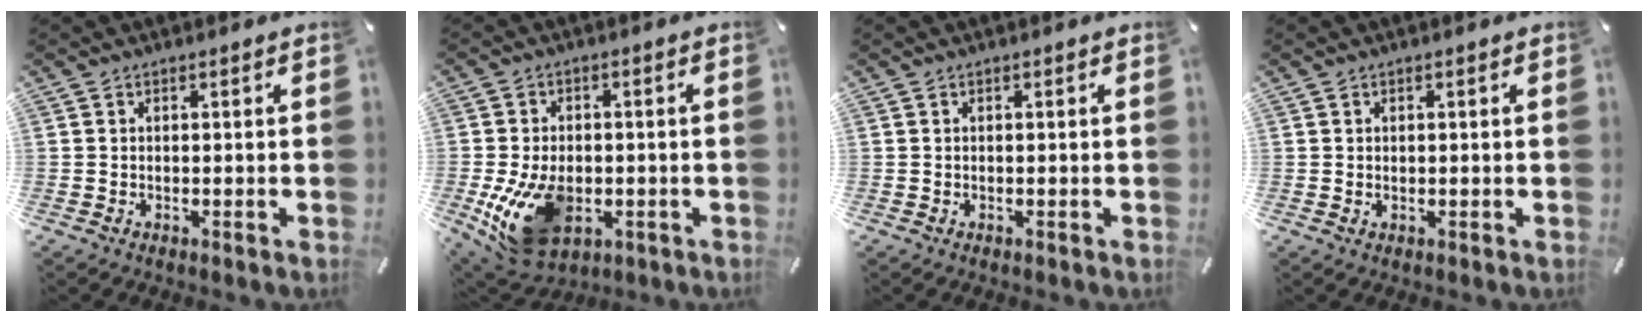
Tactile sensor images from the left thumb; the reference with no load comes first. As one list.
[{"total": 14.6, "force": [-3.4, 10.0, 10.1], "torque": [-0.189, -0.001, -0.054]}, {"total": 0.0}, {"total": 0.6, "force": [0.2, 0.5, 0.2], "torque": [-0.005, 0.002, 0.003]}]